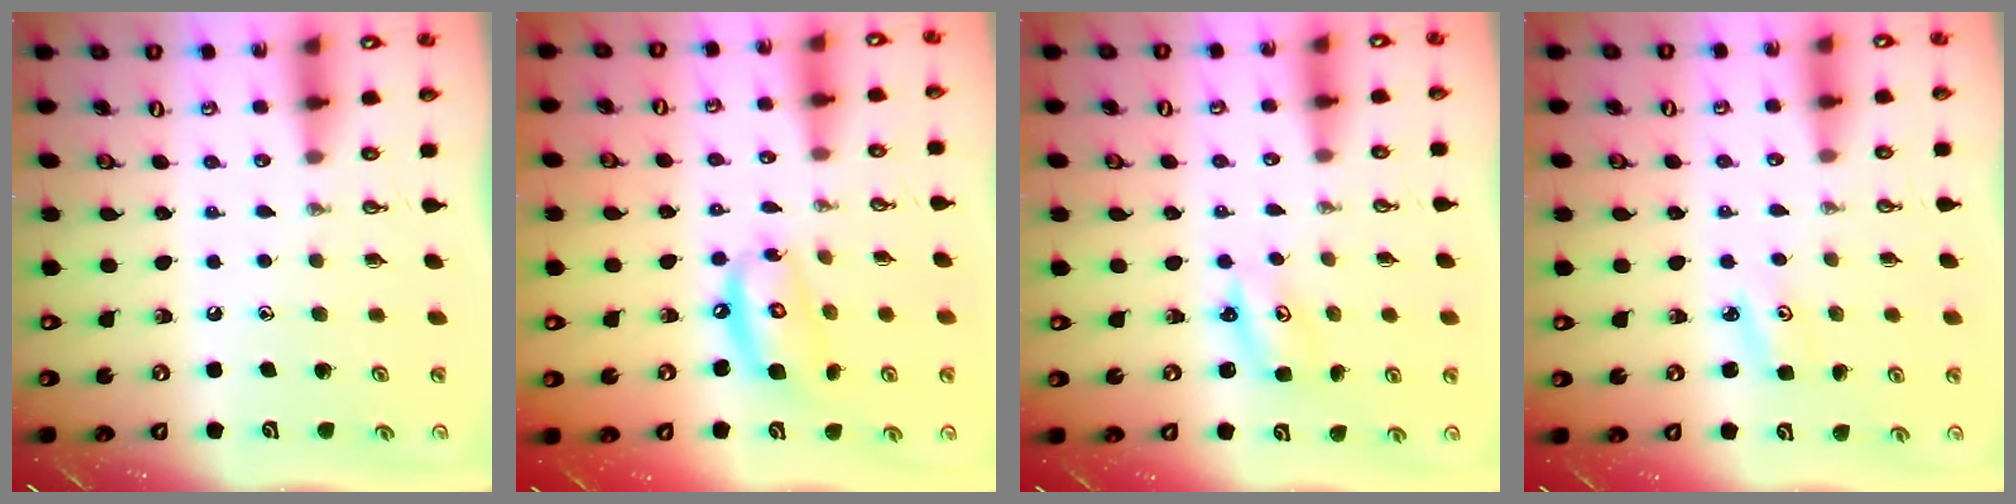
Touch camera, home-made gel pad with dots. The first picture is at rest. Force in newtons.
{"total": 11.7, "press": 11.6, "slide": 1.1}
{"total": 2.6, "press": 2.6, "slide": 0.2}
{"total": 4.0, "press": 4.0, "slide": 0.5}